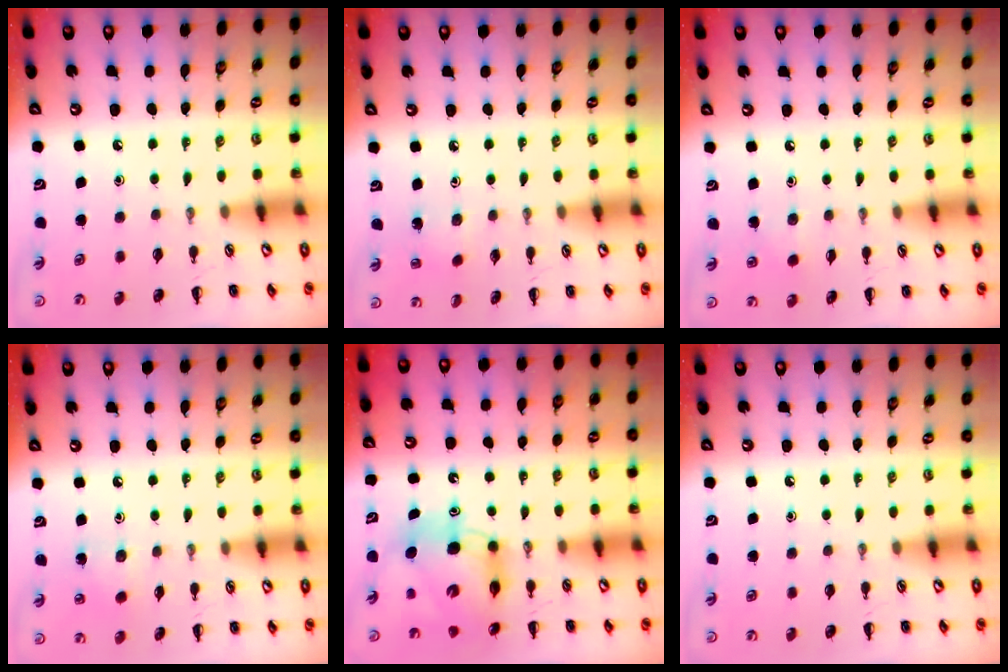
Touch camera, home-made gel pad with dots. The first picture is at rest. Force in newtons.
{"total": 2.0, "press": 1.8, "slide": 0.7}
{"total": 2.1, "press": 2.0, "slide": 0.7}
{"total": 4.9, "press": 4.7, "slide": 1.2}
{"total": 9.3, "press": 8.9, "slide": 2.6}
{"total": 0.0}